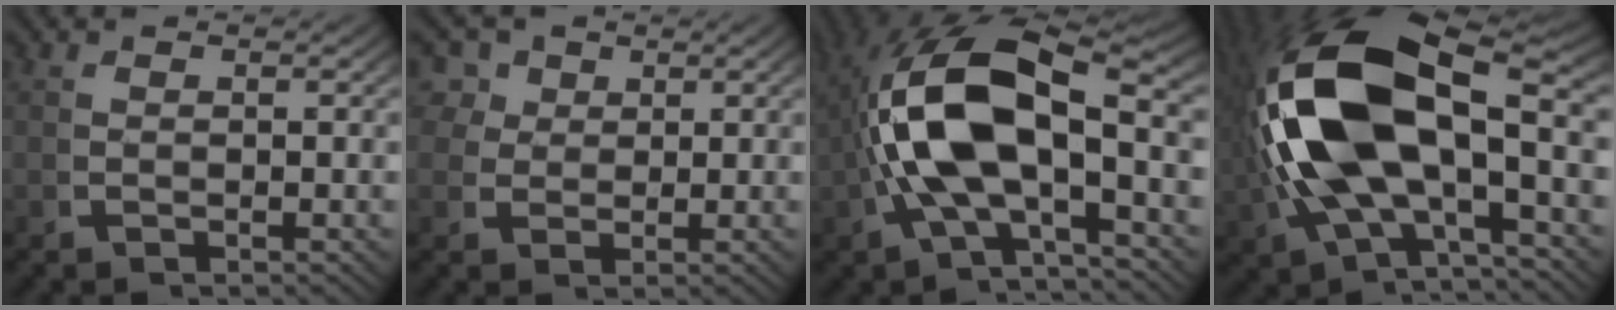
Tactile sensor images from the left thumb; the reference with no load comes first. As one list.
[{"total": 4.5, "force": [2.3, 3.5, 1.7], "torque": [-0.038, -0.008, 0.040]}, {"total": 14.3, "force": [0.4, 8.2, 11.7], "torque": [-0.237, -0.024, 0.018]}, {"total": 19.0, "force": [0.9, 10.9, 15.6], "torque": [-0.334, -0.028, 0.033]}]